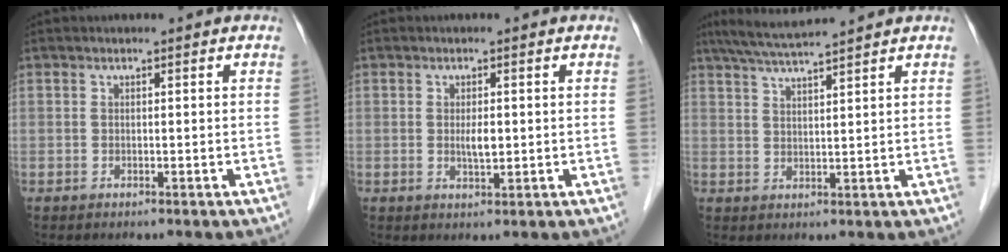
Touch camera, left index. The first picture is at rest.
{"total": 1.8, "force": [0.1, 0.6, 1.6], "torque": [-0.030, -0.002, 0.003]}
{"total": 7.5, "force": [6.6, -0.8, 3.4], "torque": [-0.064, 0.022, 0.113]}